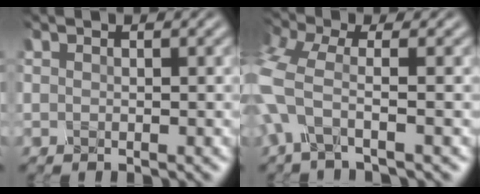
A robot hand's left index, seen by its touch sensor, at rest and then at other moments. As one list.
[{"total": 4.6, "force": [-1.9, 1.4, 4.0], "torque": [-0.104, -0.001, -0.050]}]